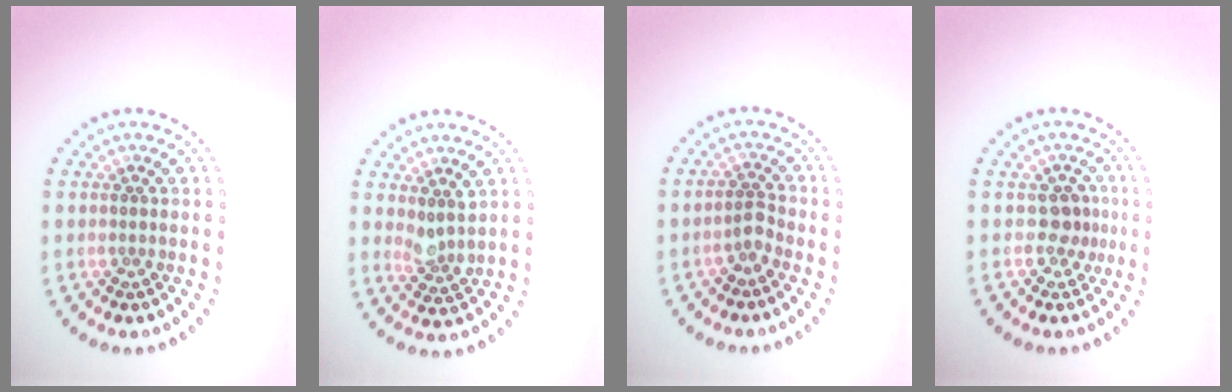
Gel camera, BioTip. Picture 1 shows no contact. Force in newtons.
{"total": 2.0, "press": 1.5, "slide": 1.3}
{"total": 1.4, "press": 1.1, "slide": 0.9}
{"total": 1.8, "press": 1.4, "slide": 1.2}